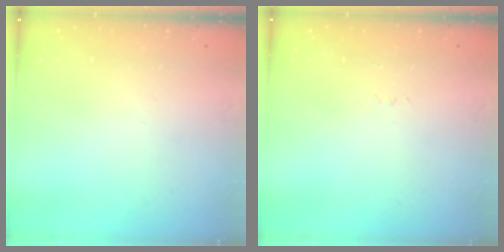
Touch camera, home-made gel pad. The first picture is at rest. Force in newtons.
{"total": 2.6, "press": 2.6, "slide": 0.4}